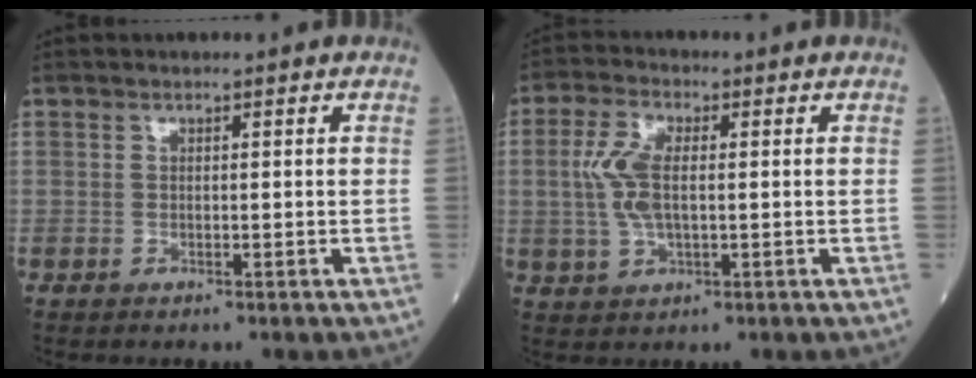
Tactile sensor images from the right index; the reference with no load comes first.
{"total": 6.5, "force": [0.4, 2.5, 6.0], "torque": [-0.144, 0.009, 0.009]}